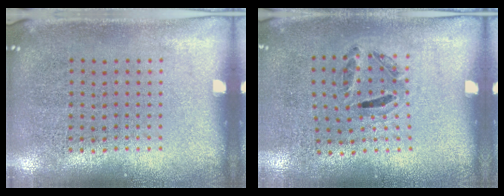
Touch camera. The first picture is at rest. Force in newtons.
{"total": 1.2, "press": 0.6, "slide": 1.0}